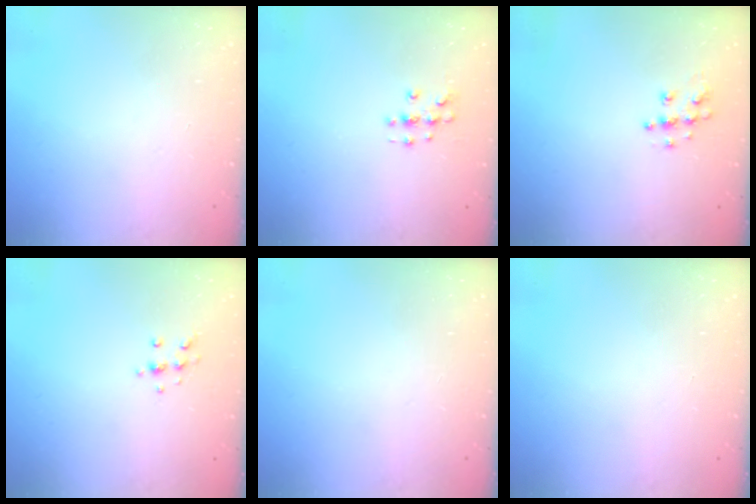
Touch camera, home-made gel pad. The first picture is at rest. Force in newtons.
{"total": 3.6, "press": 3.6, "slide": 0.5}
{"total": 7.4, "press": 7.4, "slide": 0.2}
{"total": 6.2, "press": 6.2, "slide": 0.8}
{"total": 0.0}
{"total": 0.0}